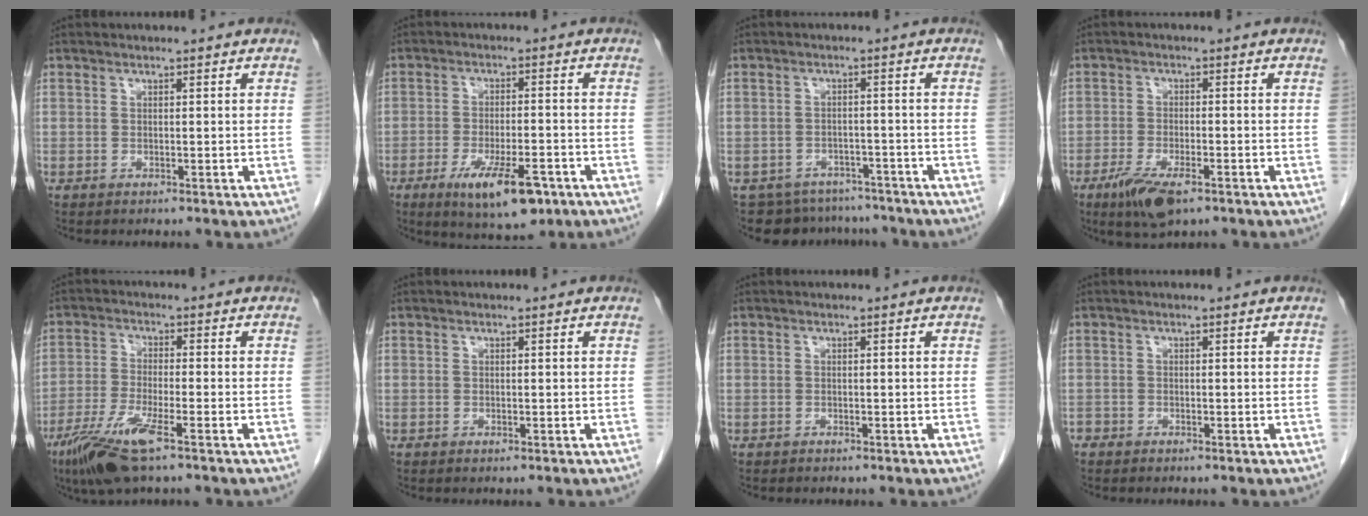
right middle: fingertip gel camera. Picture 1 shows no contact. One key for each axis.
{"total": 9.7, "fx": -5.2, "fy": 2.9, "fz": 7.7, "tx": -0.131, "ty": -0.014, "tz": -0.076}
{"total": 9.0, "fx": -8.1, "fy": 4.0, "fz": 0.5, "tx": -0.005, "ty": 0.014, "tz": -0.099}
{"total": 7.1, "fx": -4.3, "fy": 2.1, "fz": 5.3, "tx": -0.099, "ty": -0.013, "tz": -0.070}
{"total": 8.7, "fx": -5.2, "fy": 1.0, "fz": 6.9, "tx": -0.145, "ty": -0.021, "tz": -0.096}
{"total": 0.0}
{"total": 0.0}
{"total": 1.0, "fx": -0.8, "fy": 0.5, "fz": 0.1, "tx": -0.004, "ty": 0.001, "tz": -0.017}